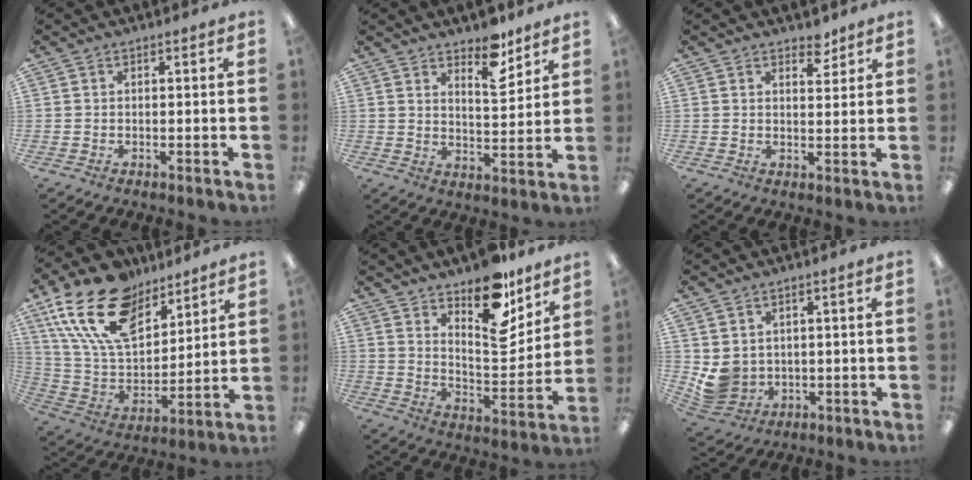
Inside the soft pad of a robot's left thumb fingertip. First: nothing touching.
{"total": 10.3, "force": [8.3, 4.0, 4.6], "torque": [-0.052, -0.060, 0.144]}
{"total": 4.1, "force": [3.5, 1.8, 1.4], "torque": [0.000, -0.022, 0.058]}
{"total": 21.7, "force": [13.5, 12.0, 12.1], "torque": [-0.252, -0.067, 0.248]}
{"total": 15.4, "force": [11.8, 6.0, 7.9], "torque": [-0.101, -0.092, 0.203]}
{"total": 5.7, "force": [1.8, 5.1, 1.8], "torque": [-0.050, -0.011, 0.040]}